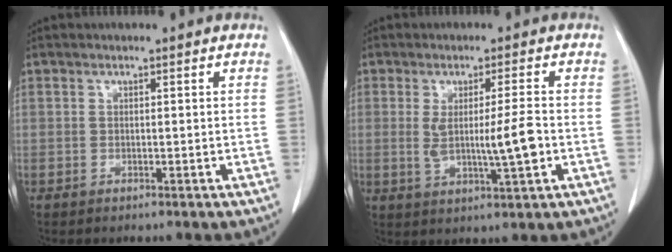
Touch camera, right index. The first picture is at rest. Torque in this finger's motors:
{"motor_torque": [0.28, -0.02, 0.18, 0.08]}